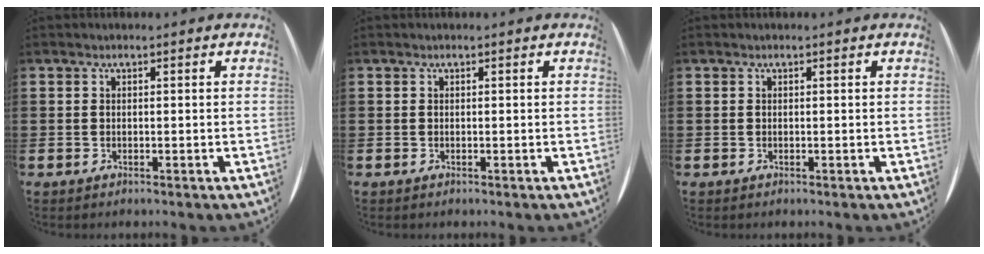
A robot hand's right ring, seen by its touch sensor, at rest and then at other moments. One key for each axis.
{"total": 0.0}
{"total": 0.0}